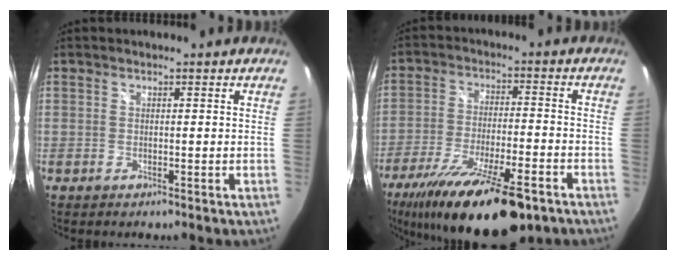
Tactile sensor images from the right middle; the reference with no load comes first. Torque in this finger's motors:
{"motor_torque": [1.11, -1.02, 0.42, 0.21]}